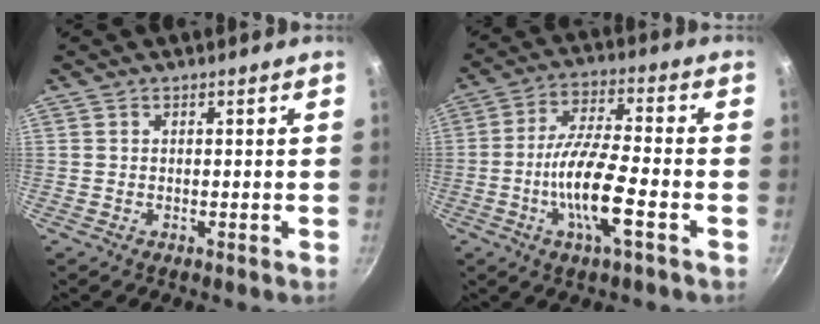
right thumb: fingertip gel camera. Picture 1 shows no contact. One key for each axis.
{"total": 12.0, "fx": -4.0, "fy": 2.6, "fz": 11.0, "tx": -0.208, "ty": 0.025, "tz": -0.082}